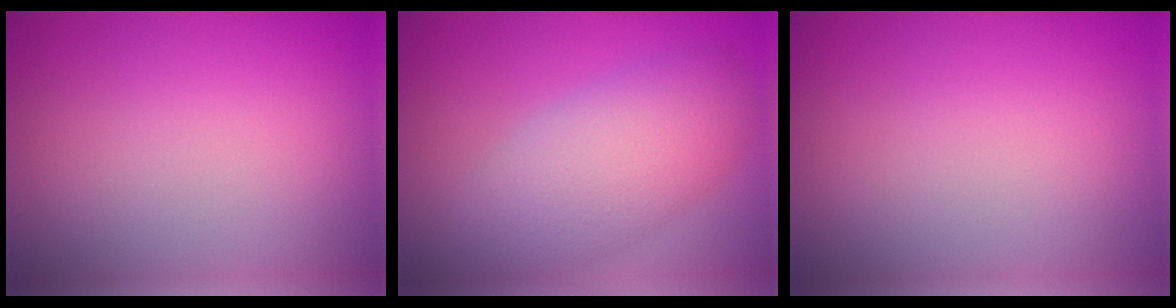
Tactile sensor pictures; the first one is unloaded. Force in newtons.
{"total": 6.1, "press": 6.1, "slide": 0.4}
{"total": 0.0}